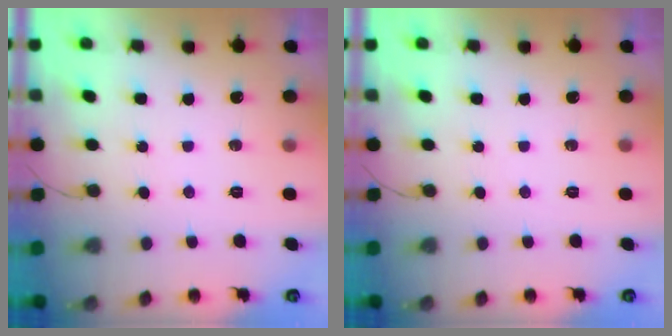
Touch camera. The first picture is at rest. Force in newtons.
{"total": 0.0}